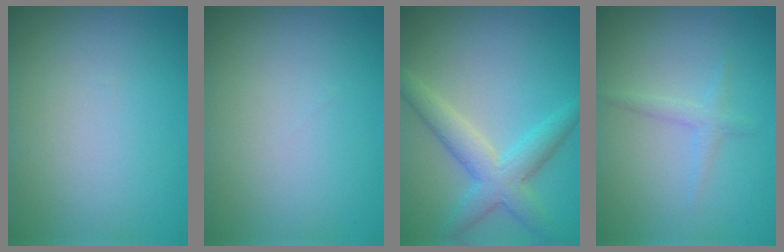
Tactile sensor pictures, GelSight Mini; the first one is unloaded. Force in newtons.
{"total": 0.0}
{"total": 4.5, "press": 4.5, "slide": 0.2}
{"total": 1.3, "press": 1.3, "slide": 0.1}